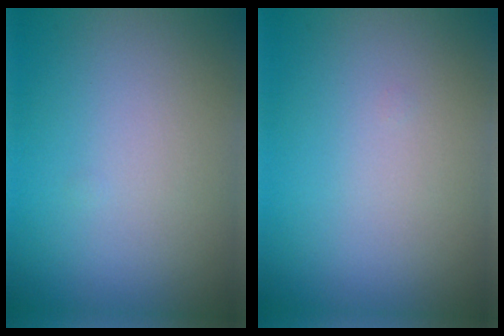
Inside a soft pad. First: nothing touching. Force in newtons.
{"total": 0.0}